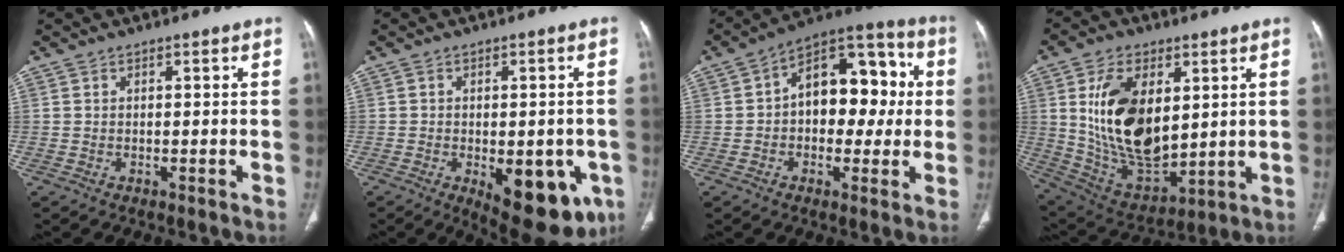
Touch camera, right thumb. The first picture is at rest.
{"total": 14.9, "force": [-5.4, 7.2, 11.8], "torque": [-0.121, 0.000, -0.053]}
{"total": 17.5, "force": [1.6, 10.9, 13.5], "torque": [-0.141, 0.046, 0.015]}
{"total": 20.2, "force": [4.0, 11.5, 16.1], "torque": [-0.274, -0.024, 0.093]}